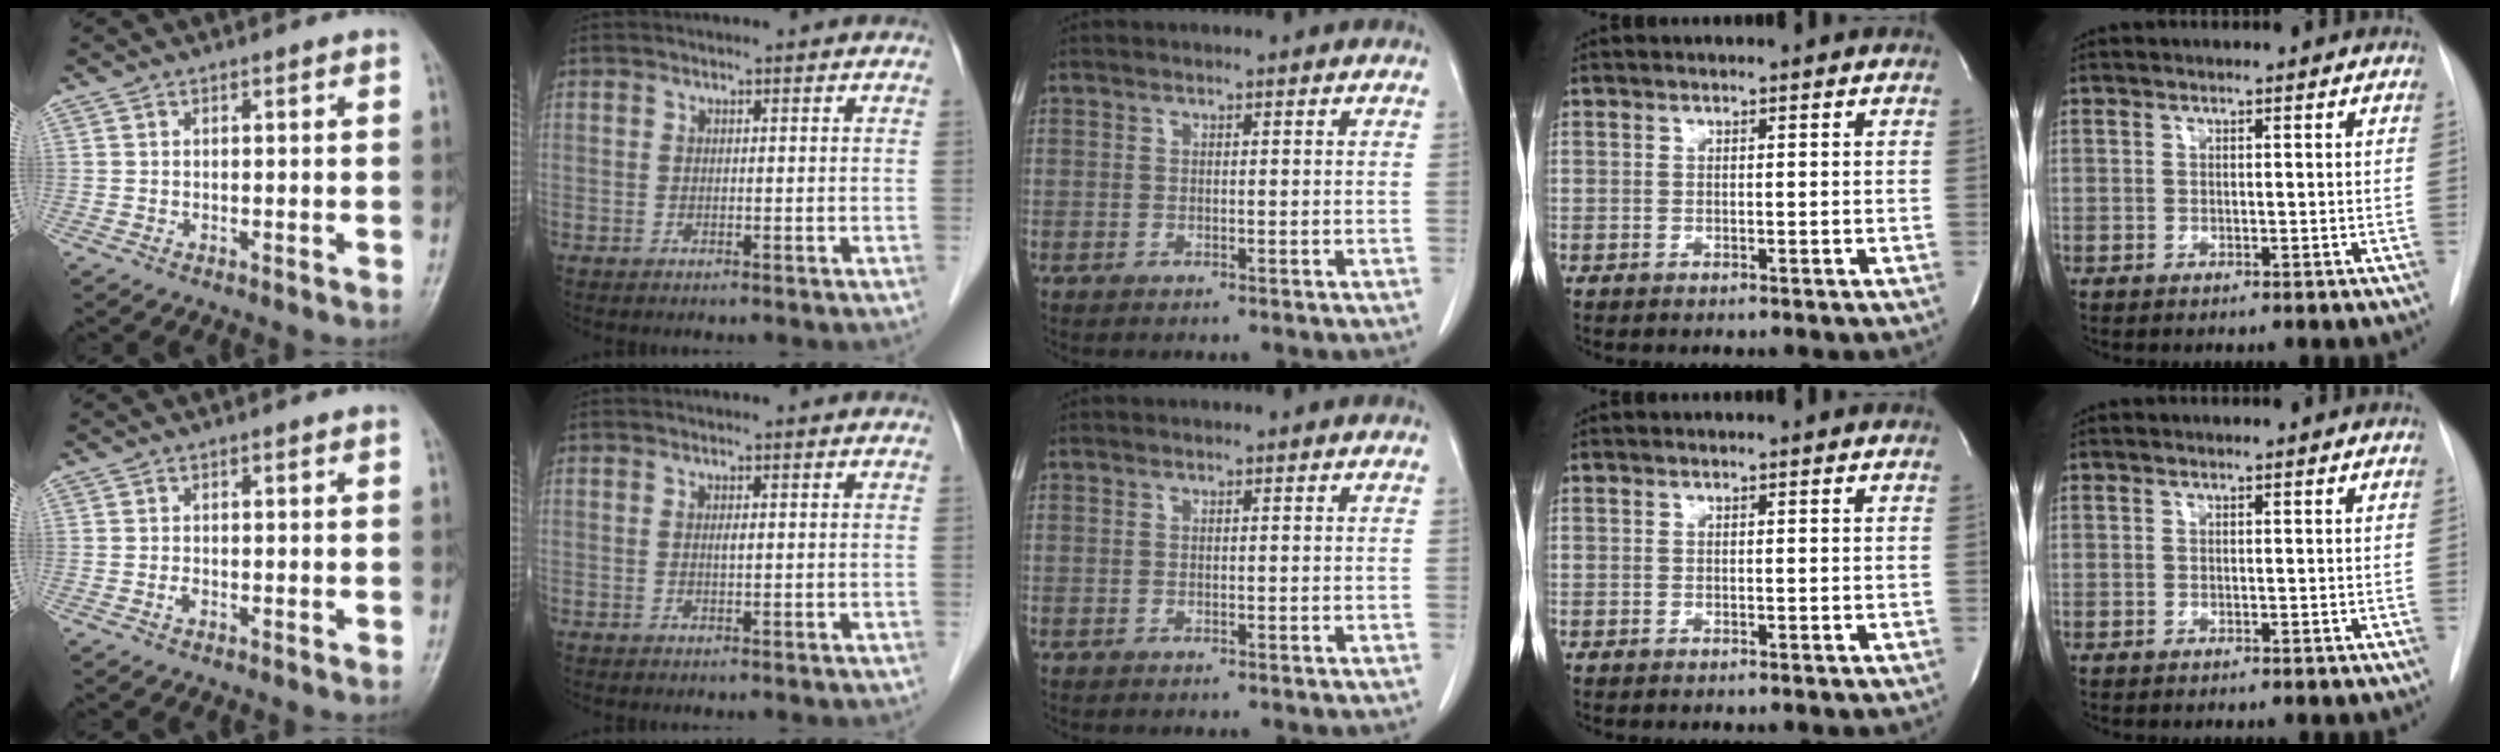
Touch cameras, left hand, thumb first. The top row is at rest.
{"thumb": {"total": 0.9, "force": [-0.3, 0.5, 0.6], "torque": [-0.013, 0.001, -0.007]}, "index": {"total": 0.7, "force": [0.2, 0.1, 0.7], "torque": [-0.015, -0.001, 0.003]}}